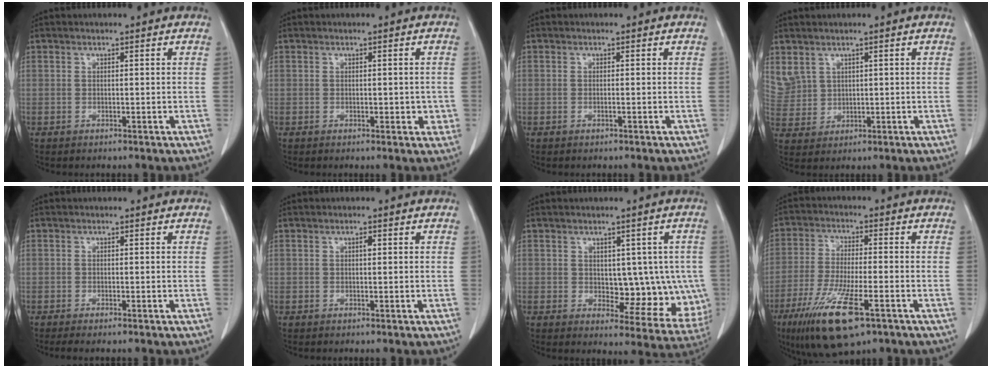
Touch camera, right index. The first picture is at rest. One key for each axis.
{"total": 2.2, "fx": -0.3, "fy": 1.3, "fz": 1.7, "tx": -0.013, "ty": 0.003, "tz": 0.000}
{"total": 0.0}
{"total": 5.6, "fx": 3.2, "fy": 4.4, "fz": 1.2, "tx": -0.036, "ty": 0.012, "tz": 0.084}
{"total": 2.5, "fx": -2.1, "fy": 0.1, "fz": 1.3, "tx": -0.016, "ty": -0.006, "tz": -0.029}
{"total": 0.6, "fx": 0.1, "fy": 0.3, "fz": 0.5, "tx": -0.011, "ty": 0.001, "tz": 0.002}
{"total": 9.5, "fx": 0.2, "fy": 5.4, "fz": 7.8, "tx": -0.073, "ty": 0.006, "tz": 0.020}
{"total": 13.4, "fx": -7.3, "fy": 2.5, "fz": 10.9, "tx": -0.215, "ty": -0.032, "tz": -0.127}